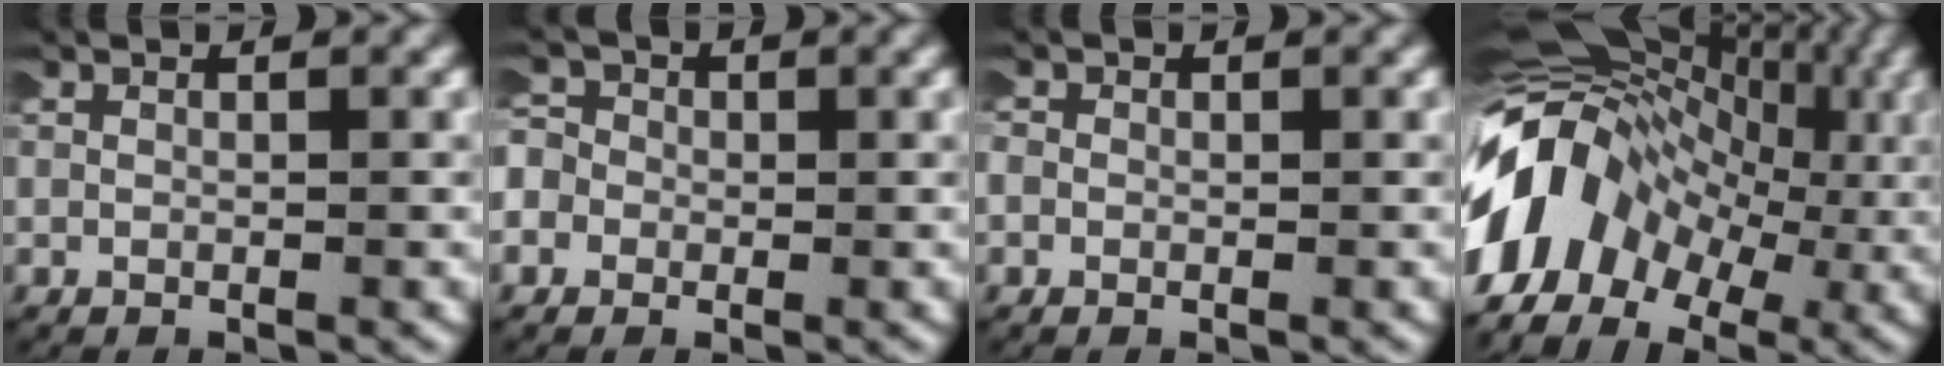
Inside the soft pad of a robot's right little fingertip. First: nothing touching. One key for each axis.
{"total": 4.8, "fx": 0.2, "fy": 4.5, "fz": 1.7, "tx": -0.050, "ty": 0.006, "tz": -0.014}
{"total": 2.0, "fx": 0.1, "fy": 1.9, "fz": 0.6, "tx": -0.021, "ty": 0.004, "tz": -0.007}
{"total": 18.9, "fx": 0.7, "fy": 14.9, "fz": 11.5, "tx": -0.231, "ty": 0.007, "tz": -0.006}